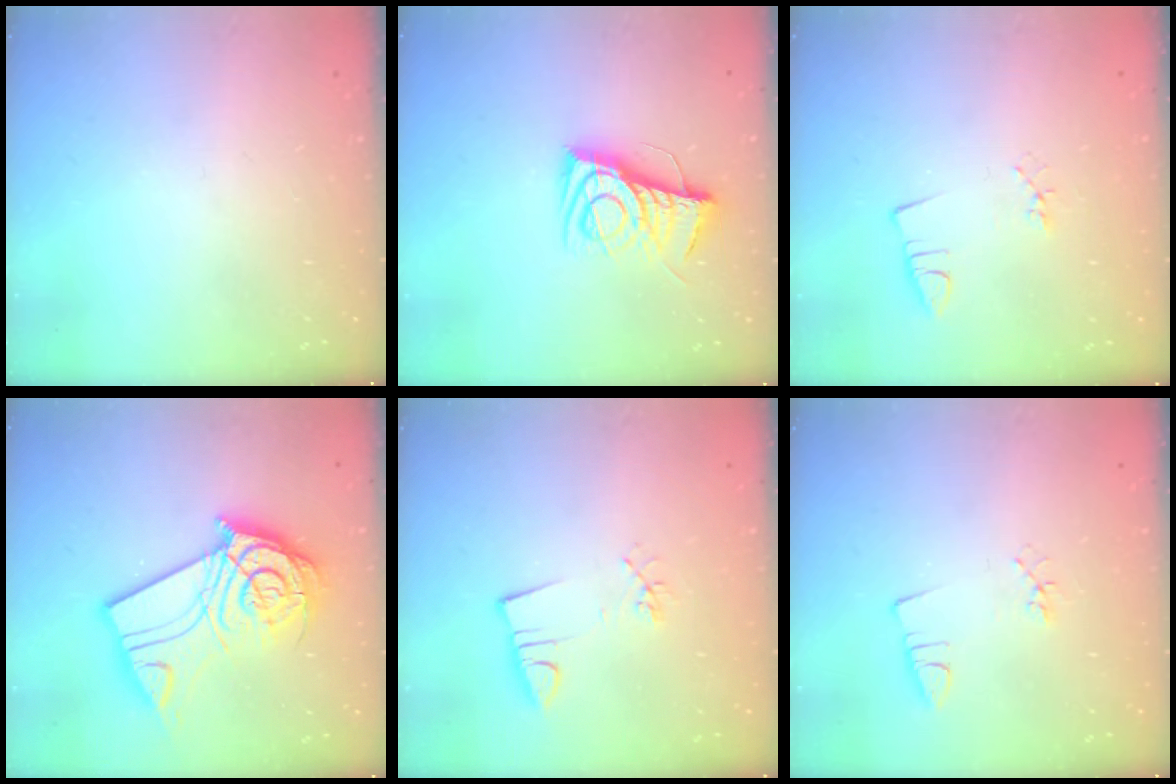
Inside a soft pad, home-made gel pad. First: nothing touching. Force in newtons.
{"total": 13.8, "press": 13.8, "slide": 0.4}
{"total": 1.9, "press": 1.4, "slide": 1.3}
{"total": 17.5, "press": 17.4, "slide": 2.2}
{"total": 3.0, "press": 1.6, "slide": 2.5}
{"total": 2.3, "press": 1.7, "slide": 1.5}